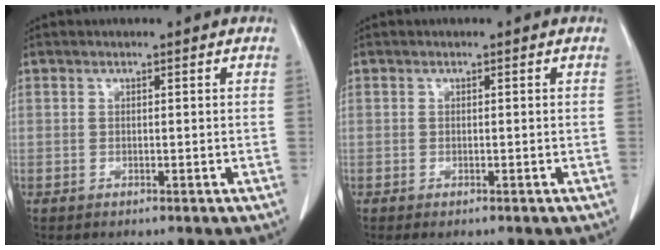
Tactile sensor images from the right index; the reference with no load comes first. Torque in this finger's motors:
{"motor_torque": [0.12, -0.07, 0.00, -0.01]}